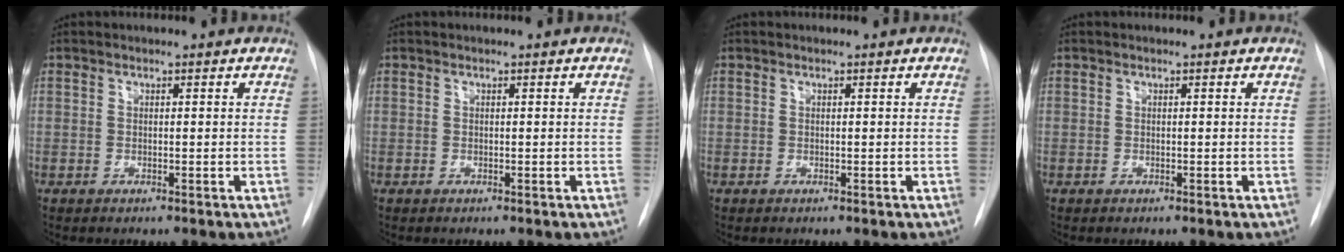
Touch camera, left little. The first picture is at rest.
{"total": 0.0}
{"total": 0.0}
{"total": 0.0}